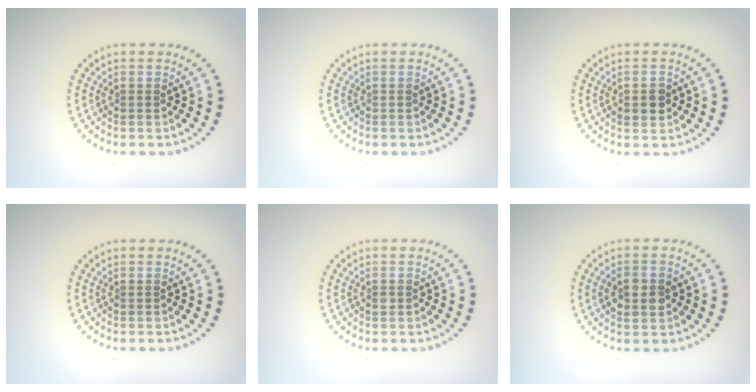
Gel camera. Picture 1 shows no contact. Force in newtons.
{"total": 0.0}
{"total": 2.4, "press": 2.4, "slide": 0.2}
{"total": 0.0}
{"total": 0.7, "press": 0.7, "slide": 0.1}
{"total": 2.8, "press": 2.8, "slide": 0.1}